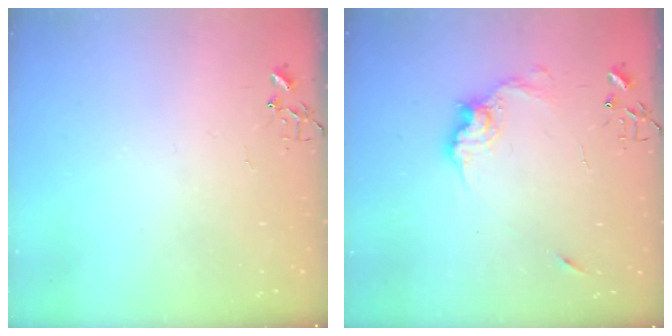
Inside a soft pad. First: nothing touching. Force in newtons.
{"total": 11.5, "press": 11.5, "slide": 0.8}